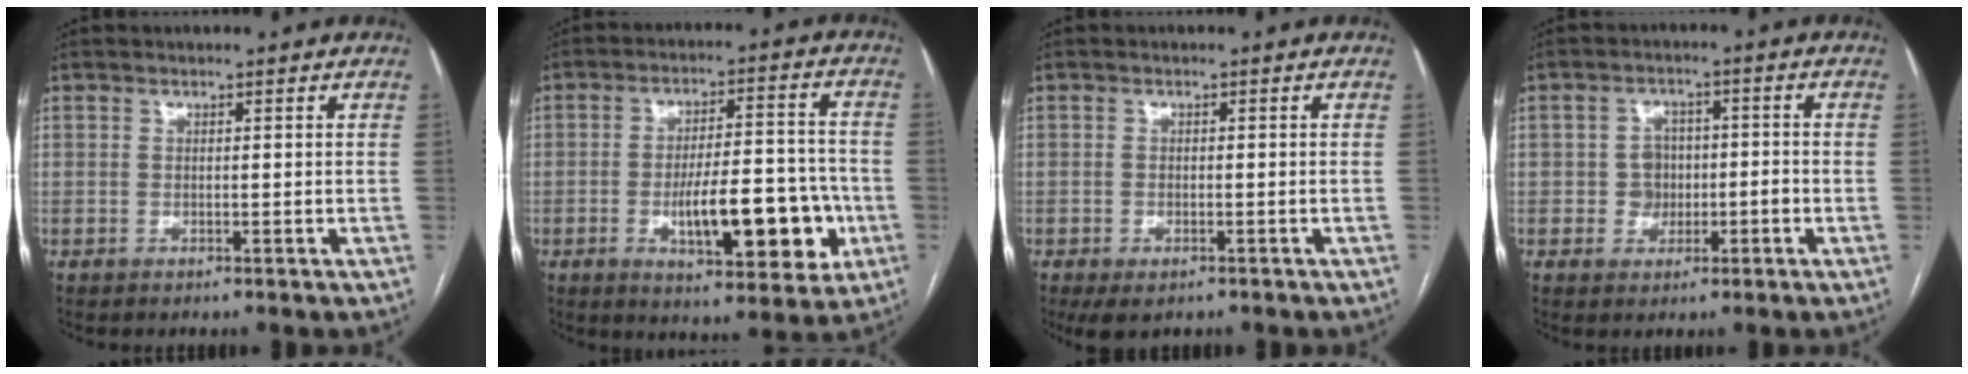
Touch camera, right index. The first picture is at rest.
{"total": 14.1, "force": [-3.9, 4.6, 12.7], "torque": [-0.188, 0.014, -0.051]}
{"total": 3.5, "force": [-2.3, 1.7, 2.0], "torque": [-0.036, -0.008, -0.028]}
{"total": 3.9, "force": [-0.8, 3.6, 1.3], "torque": [-0.014, 0.013, -0.009]}